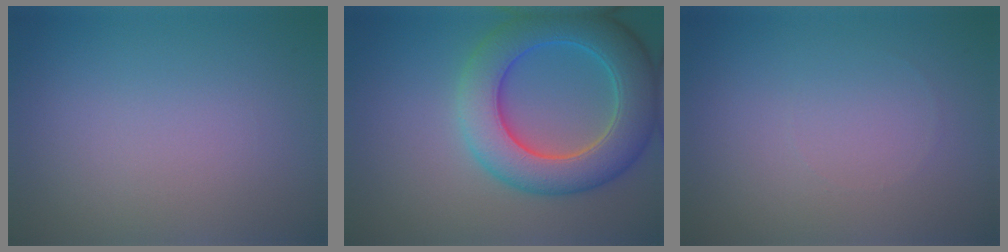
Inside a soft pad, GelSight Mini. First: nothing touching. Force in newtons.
{"total": 8.4, "press": 8.4, "slide": 0.3}
{"total": 0.0}